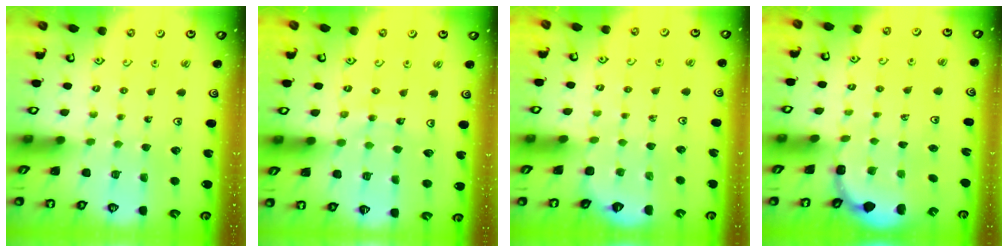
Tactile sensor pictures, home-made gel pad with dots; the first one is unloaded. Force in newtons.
{"total": 9.9, "press": 9.8, "slide": 1.2}
{"total": 3.1, "press": 3.1, "slide": 0.2}
{"total": 1.8, "press": 1.7, "slide": 0.7}